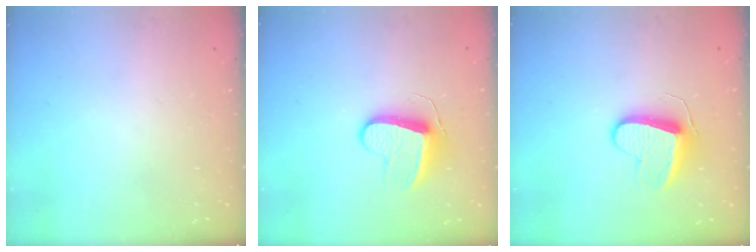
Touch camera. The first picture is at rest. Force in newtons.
{"total": 9.9, "press": 9.8, "slide": 0.6}
{"total": 9.3, "press": 9.3, "slide": 0.1}